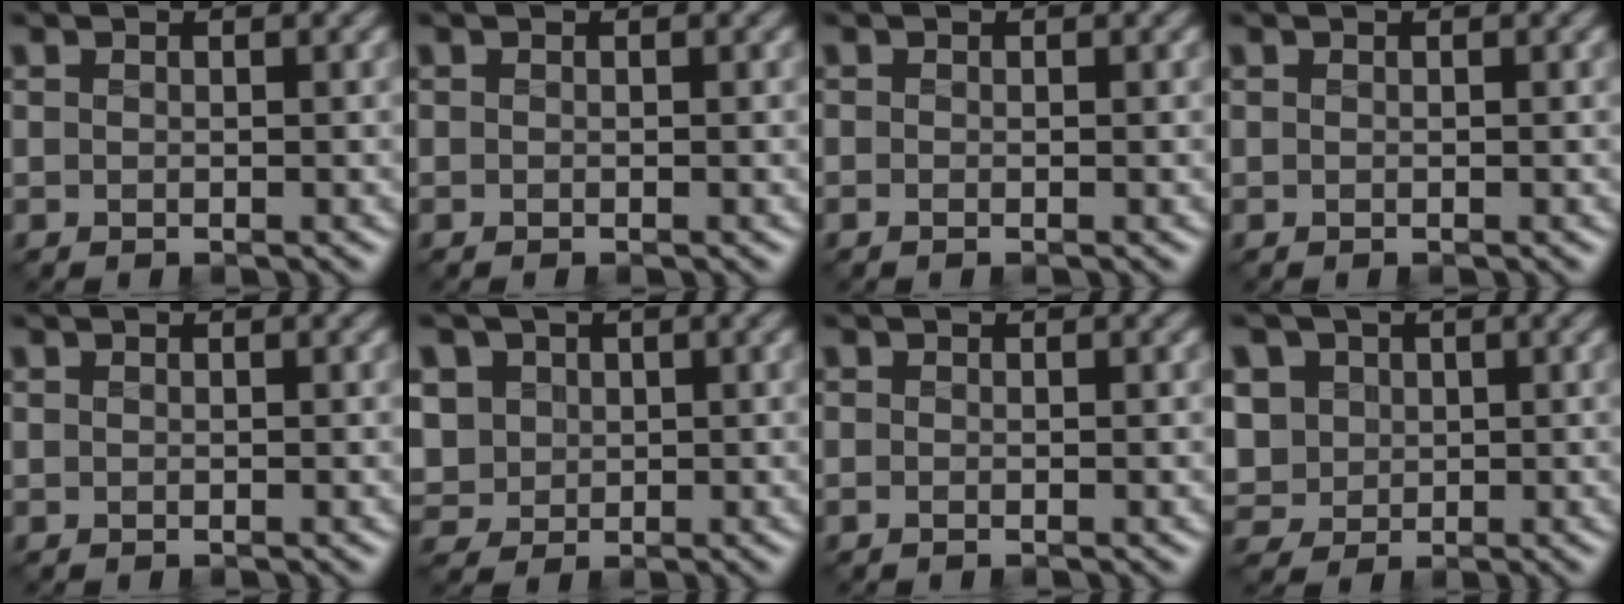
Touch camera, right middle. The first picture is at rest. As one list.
[{"total": 0.0}, {"total": 0.6, "force": [-0.3, 0.2, 0.4], "torque": [-0.013, -0.003, -0.008]}, {"total": 0.0}, {"total": 0.0}, {"total": 6.1, "force": [1.8, 5.2, 2.6], "torque": [-0.072, 0.021, 0.023]}, {"total": 0.6, "force": [-0.4, 0.3, 0.4], "torque": [-0.011, -0.003, -0.009]}, {"total": 7.0, "force": [1.9, 6.0, 3.1], "torque": [-0.077, 0.022, 0.019]}]